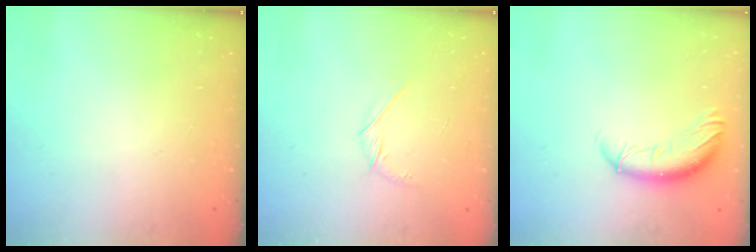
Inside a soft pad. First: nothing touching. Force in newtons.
{"total": 3.3, "press": 3.2, "slide": 0.7}
{"total": 10.5, "press": 10.4, "slide": 1.7}